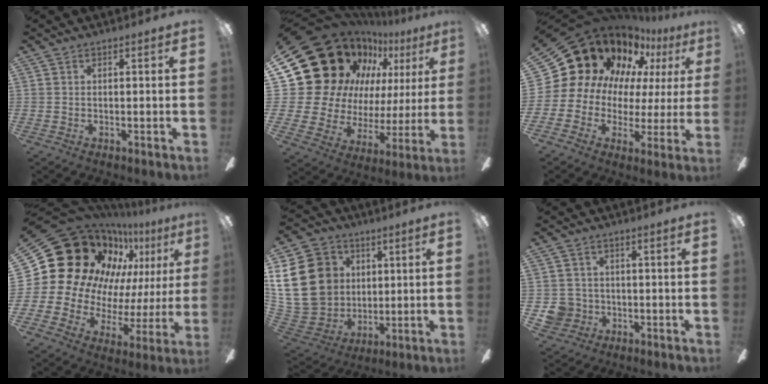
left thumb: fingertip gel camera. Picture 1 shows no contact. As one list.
[{"total": 23.9, "force": [13.3, 16.3, 11.2], "torque": [-0.205, -0.099, 0.278]}, {"total": 18.3, "force": [11.8, 12.4, 6.4], "torque": [-0.136, -0.105, 0.241]}, {"total": 25.2, "force": [13.1, 17.7, 12.2], "torque": [-0.210, -0.113, 0.282]}, {"total": 22.7, "force": [4.1, 19.1, 11.6], "torque": [-0.241, -0.002, 0.096]}, {"total": 6.0, "force": [-1.4, 5.7, 1.2], "torque": [-0.041, 0.011, -0.024]}]